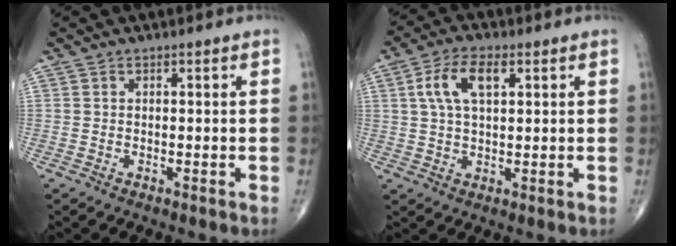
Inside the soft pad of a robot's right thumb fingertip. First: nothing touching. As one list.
[{"total": 7.9, "force": [2.6, 3.8, 6.5], "torque": [-0.128, 0.008, 0.048]}]